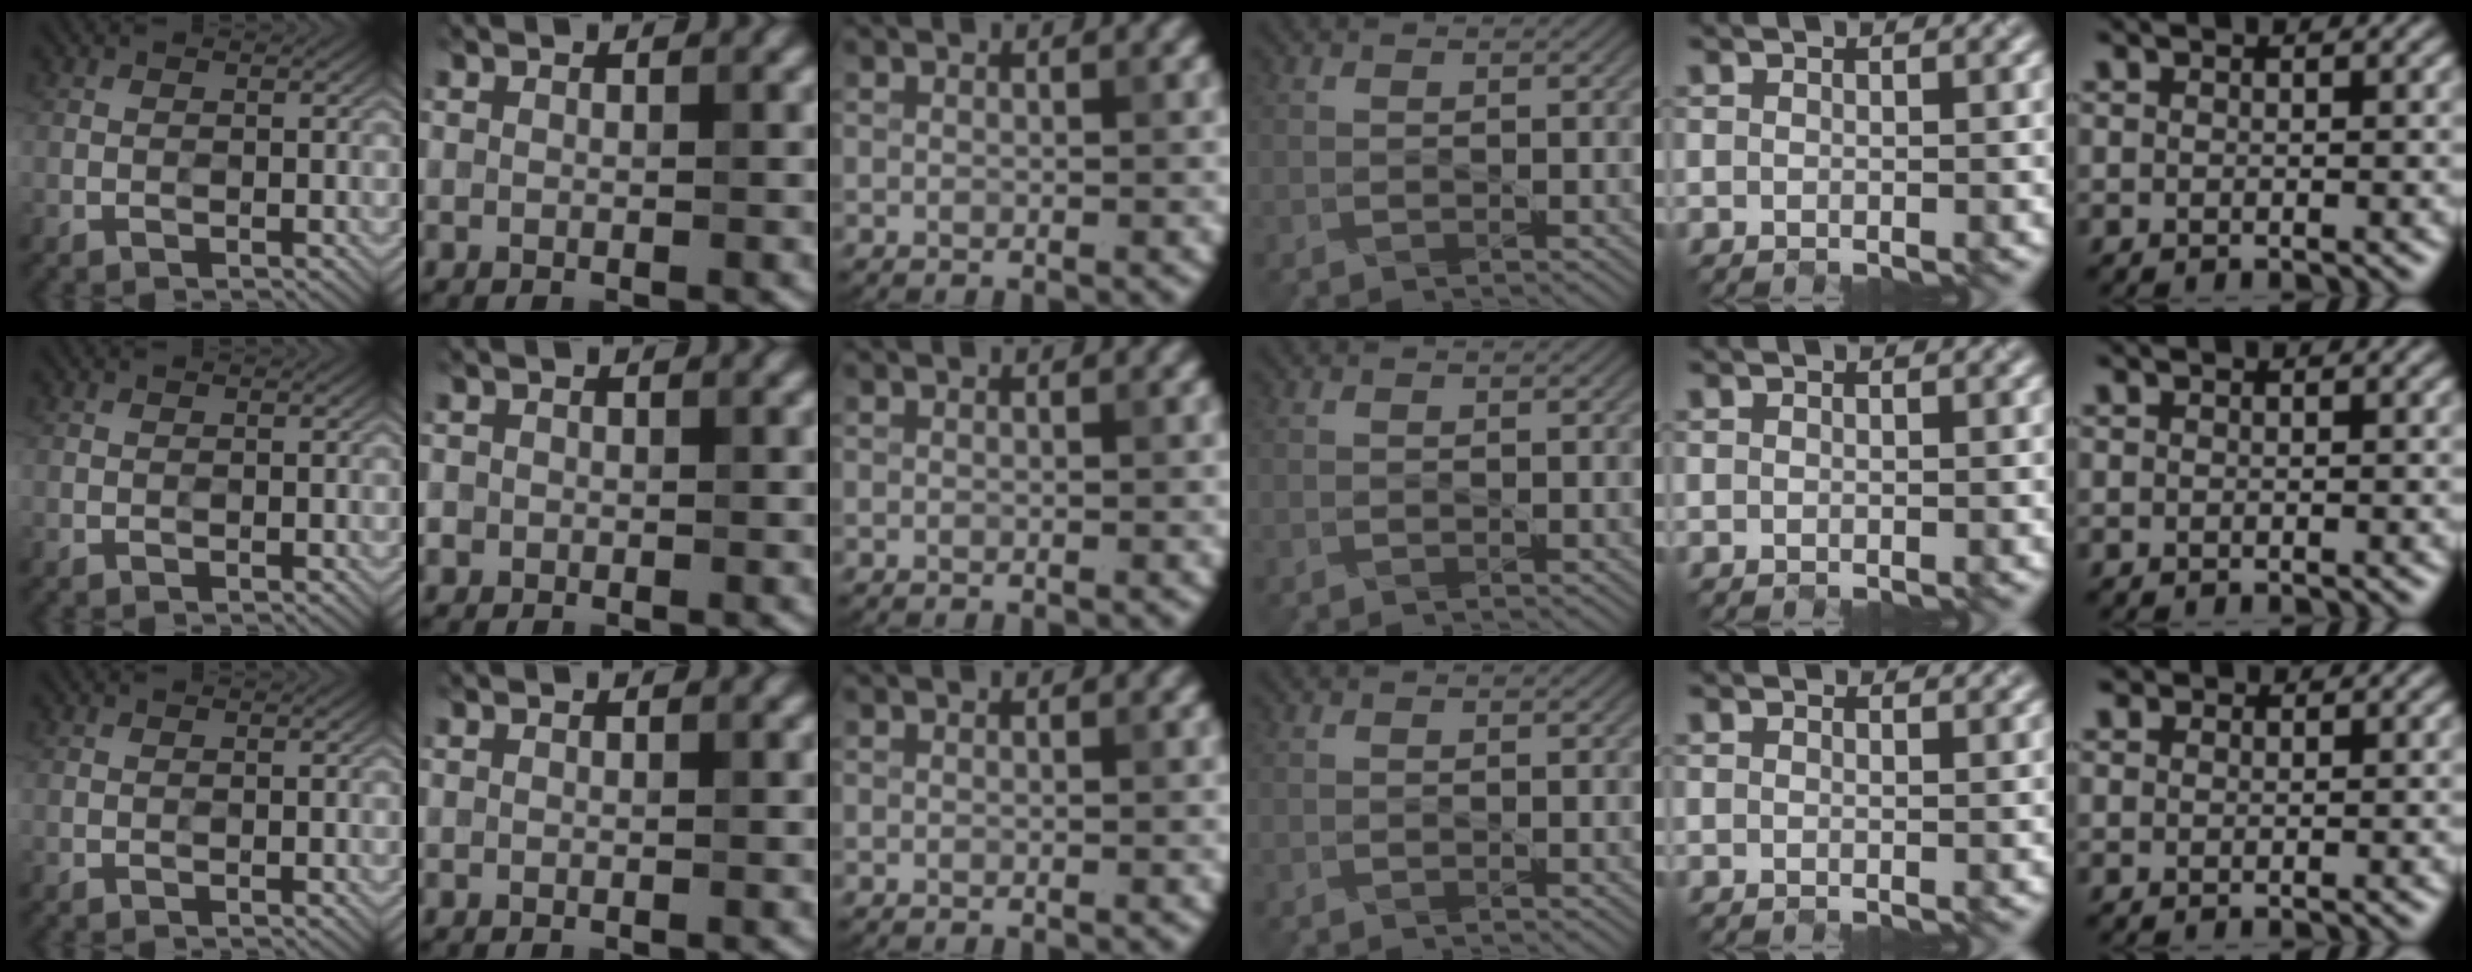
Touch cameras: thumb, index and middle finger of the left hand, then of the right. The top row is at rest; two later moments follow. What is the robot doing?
{"motion": "close", "object": "pencil case"}